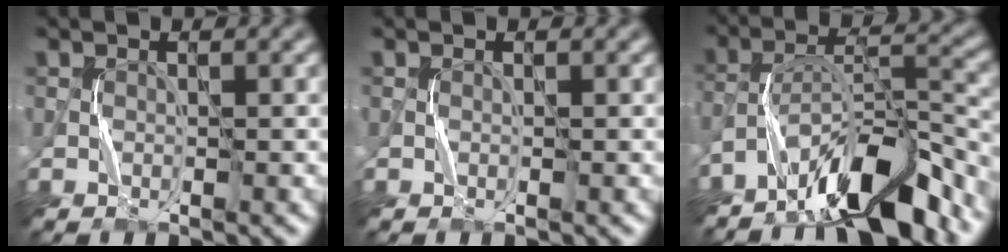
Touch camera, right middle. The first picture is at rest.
{"total": 0.0}
{"total": 9.5, "force": [-7.3, 2.1, 5.8], "torque": [-0.095, 0.010, -0.131]}